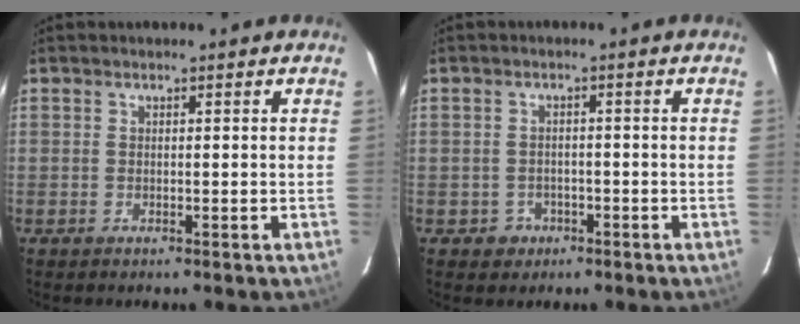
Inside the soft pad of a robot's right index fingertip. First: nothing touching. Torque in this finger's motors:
{"motor_torque": [-0.04, -0.01, -0.18, -0.08]}